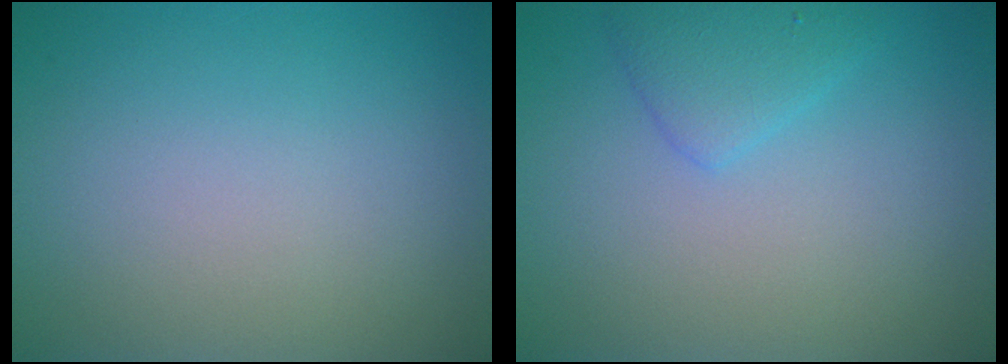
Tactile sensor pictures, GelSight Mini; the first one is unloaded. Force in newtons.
{"total": 2.2, "press": 2.2, "slide": 0.1}